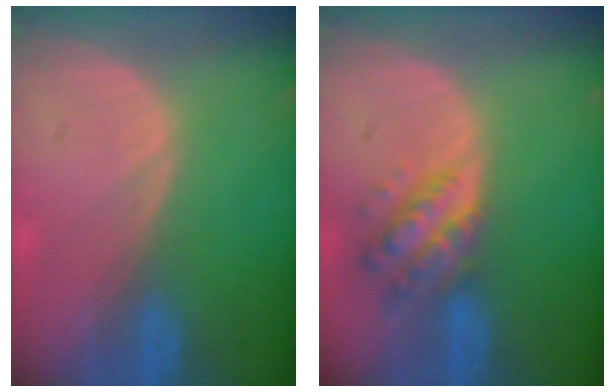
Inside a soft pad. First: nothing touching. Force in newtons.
{"total": 6.4, "press": 5.8, "slide": 2.7}